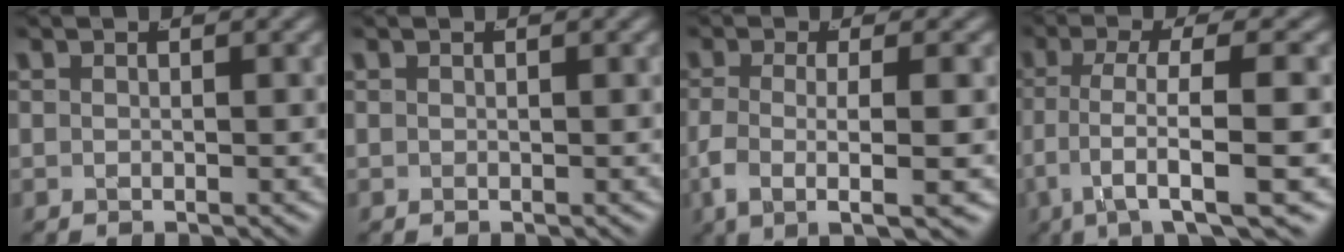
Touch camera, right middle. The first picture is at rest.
{"total": 0.0}
{"total": 5.6, "force": [-1.9, 1.7, 5.0], "torque": [-0.096, -0.022, -0.019]}
{"total": 6.7, "force": [-3.1, 1.9, 5.6], "torque": [-0.113, -0.031, -0.039]}